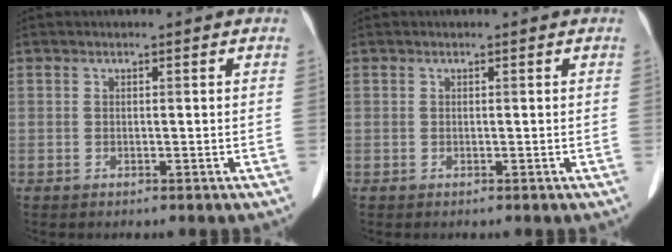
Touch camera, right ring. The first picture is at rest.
{"total": 0.0}